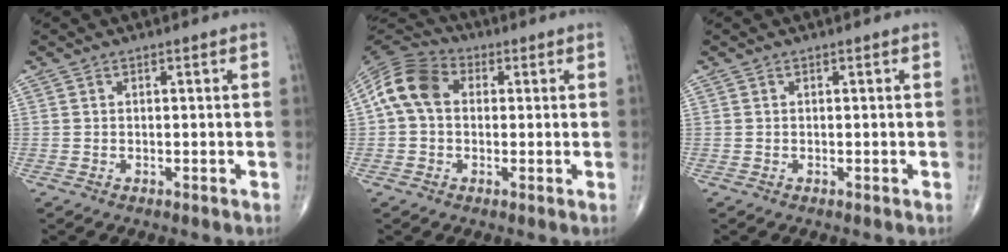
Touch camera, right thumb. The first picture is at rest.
{"total": 10.2, "force": [1.2, 7.6, 6.7], "torque": [-0.125, 0.029, 0.009]}
{"total": 0.0}